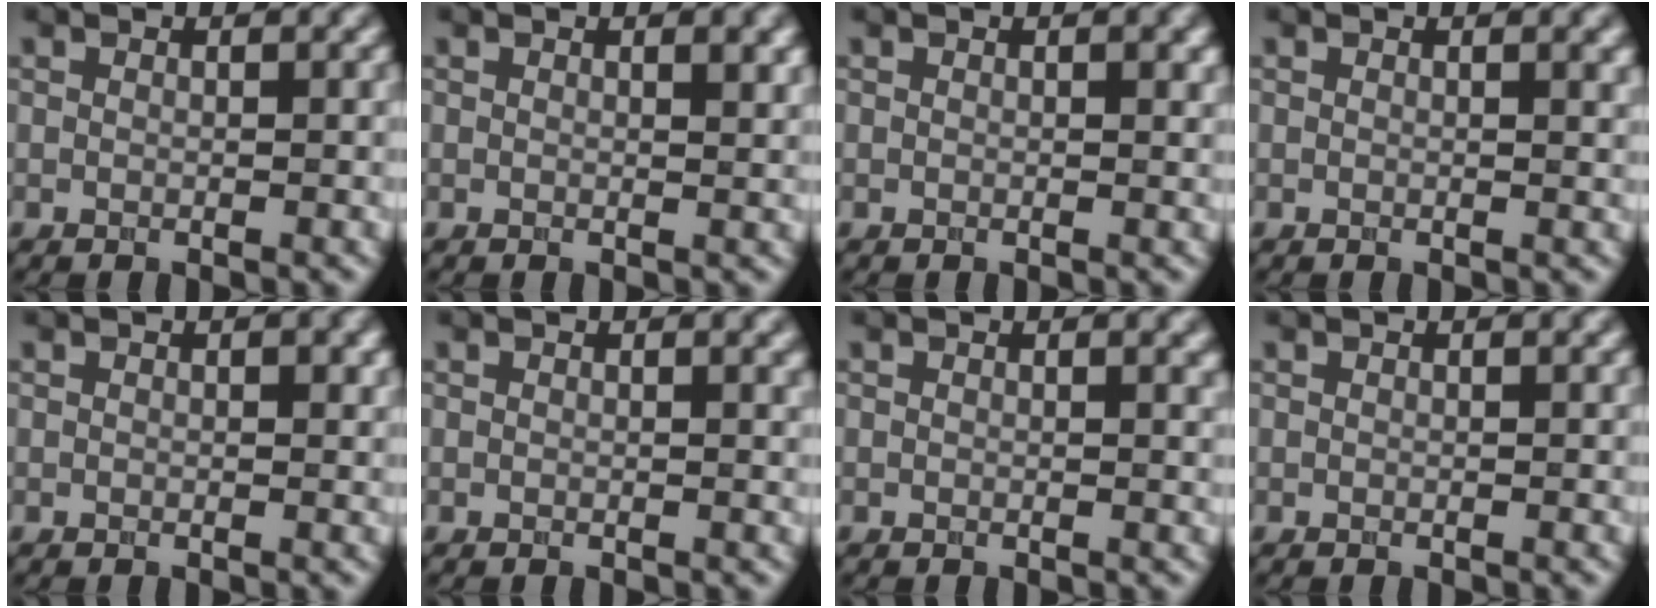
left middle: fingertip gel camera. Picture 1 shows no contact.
{"total": 1.5, "force": [0.7, 0.4, 1.3], "torque": [-0.014, -0.001, 0.011]}
{"total": 0.8, "force": [0.3, 0.2, 0.7], "torque": [-0.008, -0.001, 0.005]}
{"total": 1.3, "force": [0.6, 0.4, 1.1], "torque": [-0.007, 0.002, 0.007]}
{"total": 0.8, "force": [0.2, 0.3, 0.7], "torque": [-0.008, 0.000, 0.003]}
{"total": 0.7, "force": [0.3, 0.2, 0.6], "torque": [-0.003, 0.002, 0.004]}
{"total": 0.8, "force": [0.4, 0.2, 0.7], "torque": [-0.003, 0.002, 0.005]}
{"total": 0.0}